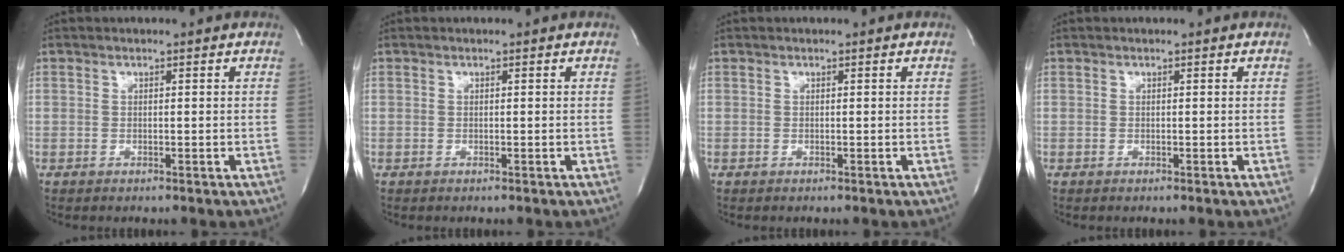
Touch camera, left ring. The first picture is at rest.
{"total": 0.0}
{"total": 0.0}
{"total": 0.0}